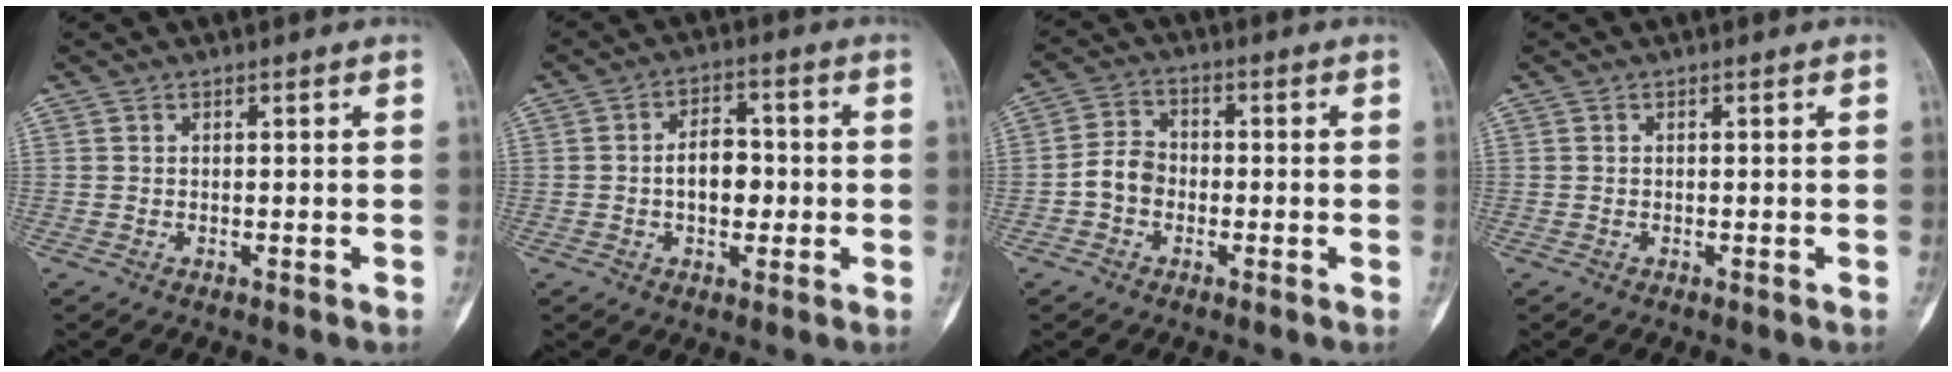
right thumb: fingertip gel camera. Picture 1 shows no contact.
{"total": 7.0, "force": [-0.6, 4.6, 5.3], "torque": [-0.062, 0.015, -0.014]}
{"total": 5.4, "force": [-1.5, 4.3, 2.9], "torque": [-0.042, 0.022, -0.038]}
{"total": 0.0}